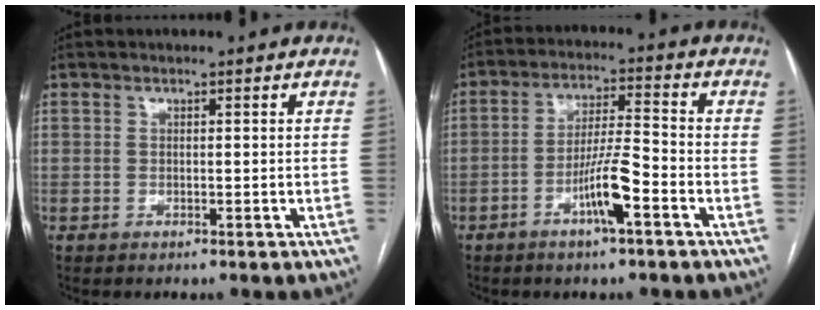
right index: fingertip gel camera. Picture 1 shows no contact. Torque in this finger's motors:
{"motor_torque": [1.42, -0.29, 0.62, 0.11]}